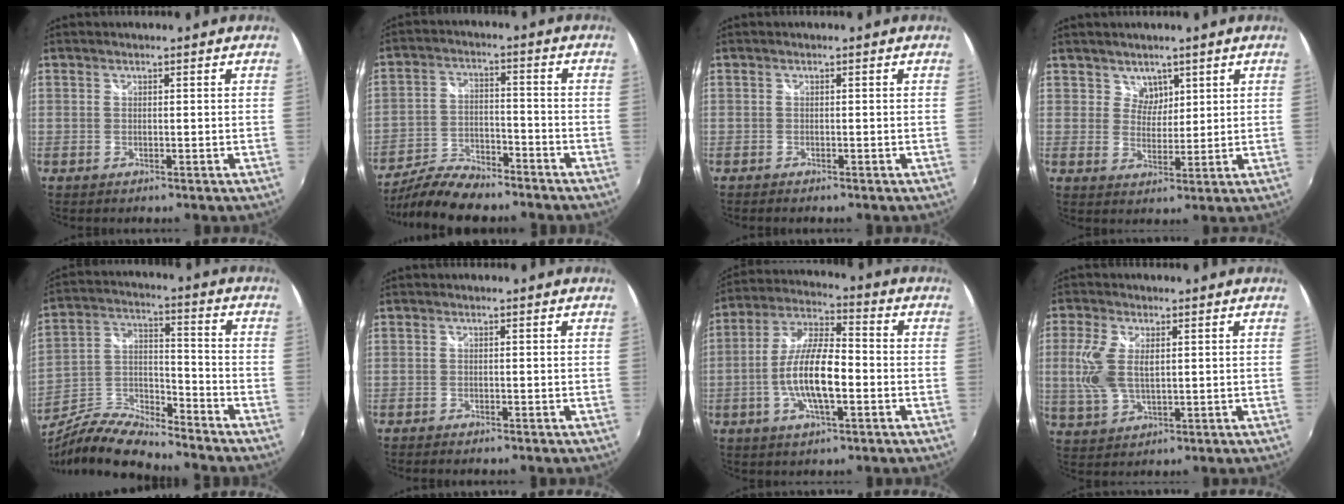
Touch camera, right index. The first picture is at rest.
{"total": 12.3, "force": [-10.6, 3.5, 5.2], "torque": [-0.125, -0.012, -0.185]}
{"total": 0.9, "force": [-0.8, 0.3, 0.3], "torque": [-0.012, -0.005, -0.016]}
{"total": 3.6, "force": [2.2, 2.8, 0.3], "torque": [0.003, 0.000, 0.038]}
{"total": 12.8, "force": [-10.4, 3.1, 6.9], "torque": [-0.151, -0.005, -0.202]}
{"total": 1.7, "force": [-1.5, 0.4, 0.7], "torque": [-0.019, -0.011, -0.026]}
{"total": 12.6, "force": [-3.1, 3.8, 11.6], "torque": [-0.235, 0.002, -0.060]}
{"total": 8.4, "force": [1.2, 4.4, 7.1], "torque": [-0.161, 0.002, 0.026]}